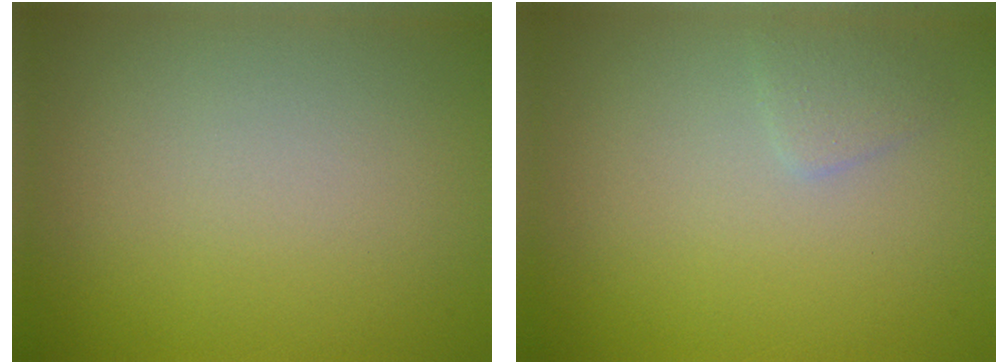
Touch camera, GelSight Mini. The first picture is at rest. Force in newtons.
{"total": 1.1, "press": 1.1, "slide": 0.1}